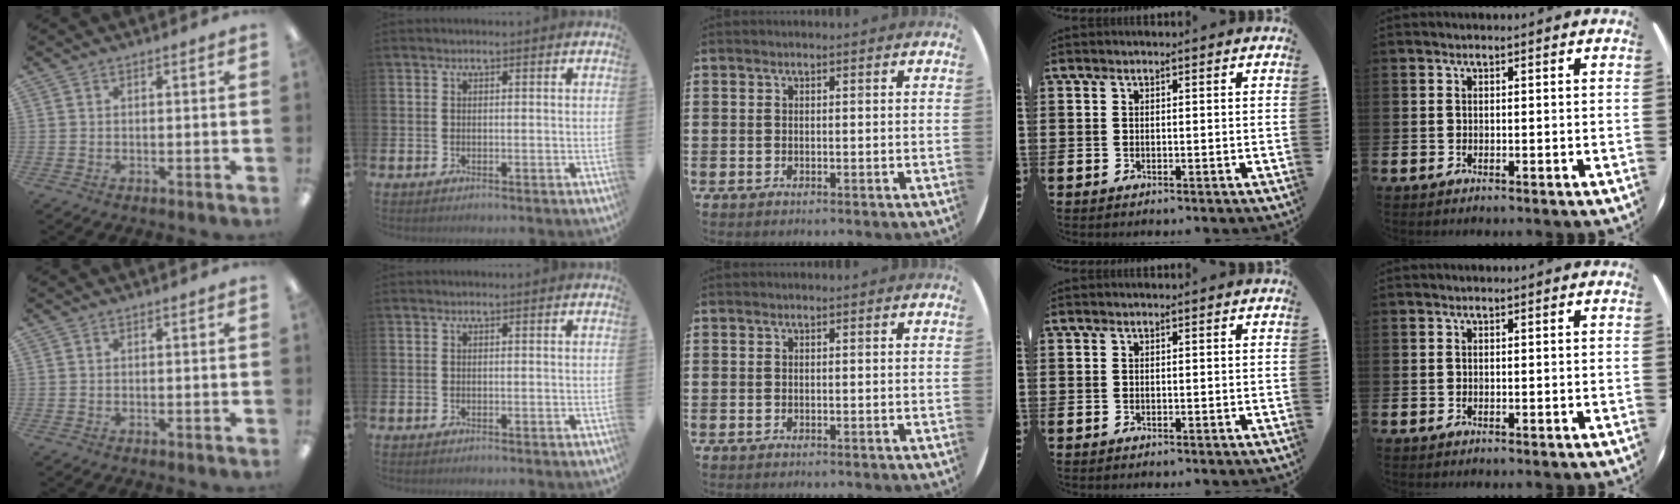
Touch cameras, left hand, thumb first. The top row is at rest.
{}